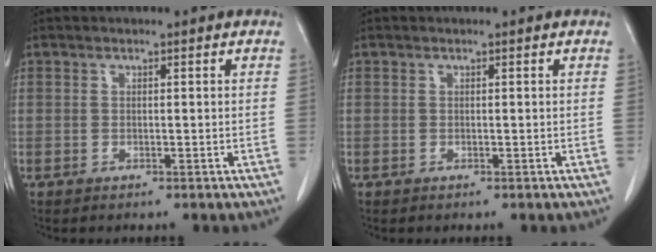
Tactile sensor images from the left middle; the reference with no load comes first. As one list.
[{"total": 0.0}]